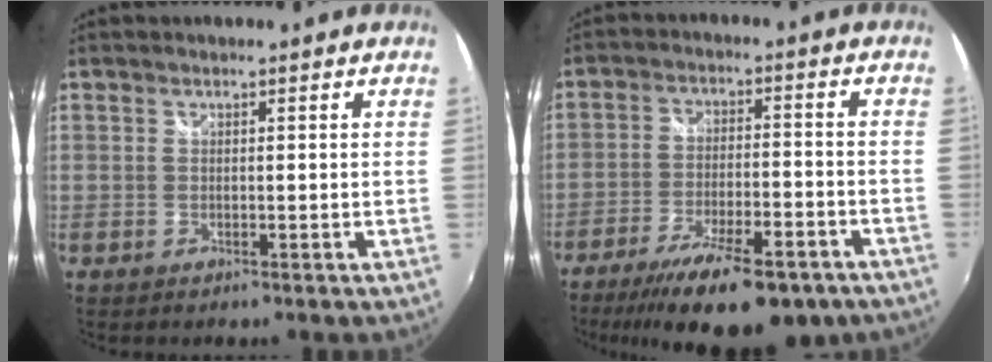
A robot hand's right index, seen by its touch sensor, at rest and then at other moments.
{"total": 19.7, "force": [-14.1, 6.1, 12.3], "torque": [-0.220, -0.037, -0.205]}